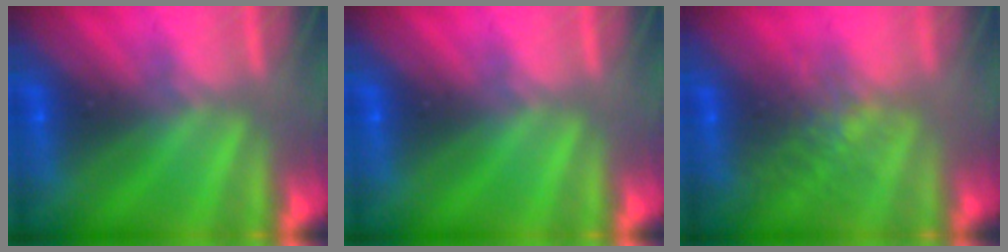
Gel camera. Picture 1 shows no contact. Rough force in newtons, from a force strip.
{"total": 0.0}
{"total": 4.4}